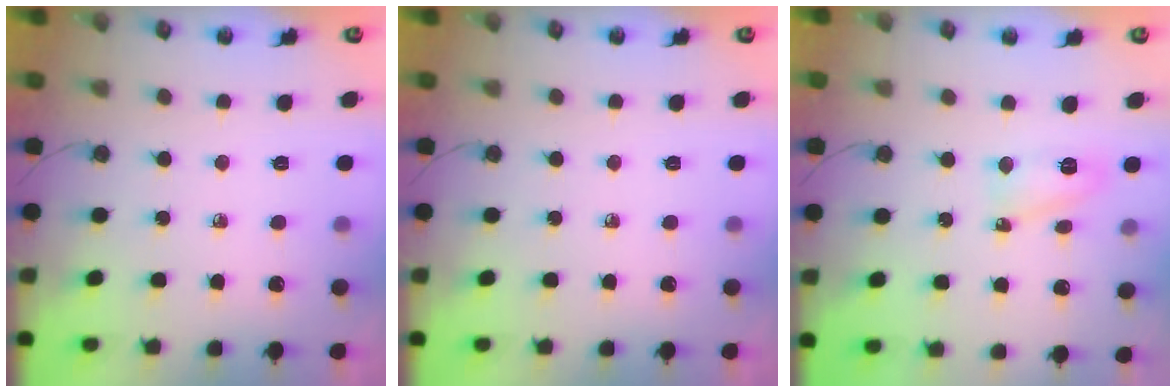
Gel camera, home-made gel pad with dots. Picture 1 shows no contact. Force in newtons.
{"total": 0.0}
{"total": 9.2, "press": 6.1, "slide": 6.8}